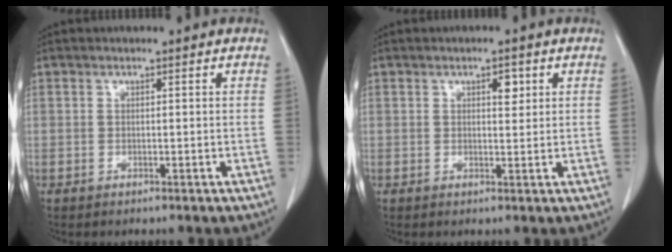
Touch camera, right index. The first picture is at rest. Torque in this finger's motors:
{"motor_torque": [0.08, -0.01, 0.01, 0.00]}